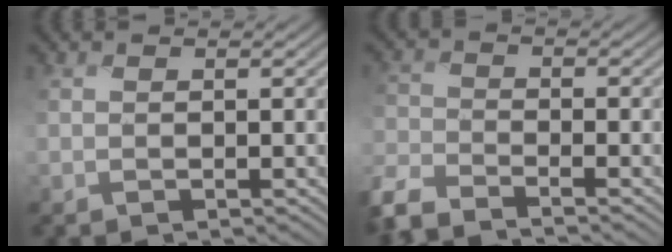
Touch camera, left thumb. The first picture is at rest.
{"total": 5.9, "force": [-5.3, 1.2, 2.4], "torque": [-0.063, -0.015, -0.116]}